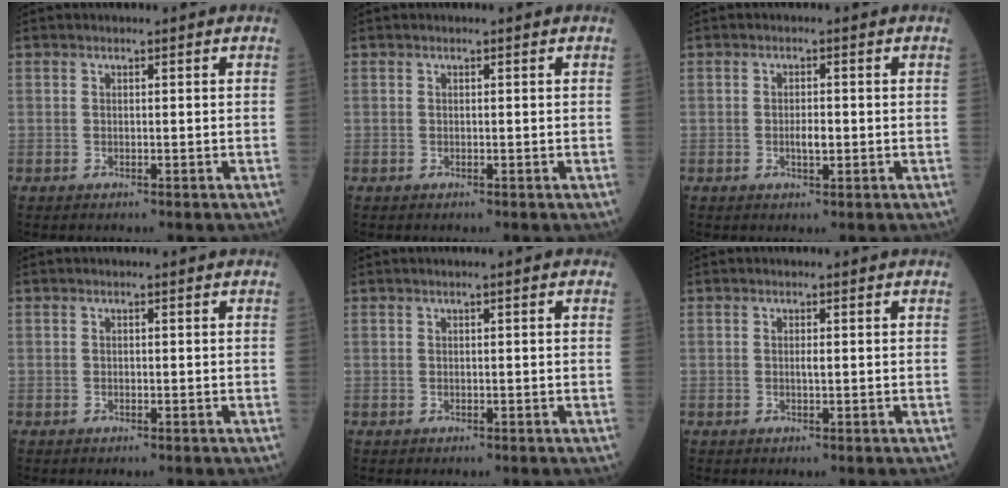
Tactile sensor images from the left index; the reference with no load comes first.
{"total": 0.0}
{"total": 2.0, "force": [-0.4, 0.7, 1.9], "torque": [-0.035, 0.001, -0.005]}
{"total": 0.0}
{"total": 1.3, "force": [0.7, 0.2, 1.2], "torque": [-0.021, 0.008, 0.006]}
{"total": 0.7, "force": [0.1, 0.1, 0.7], "torque": [-0.016, -0.001, 0.001]}